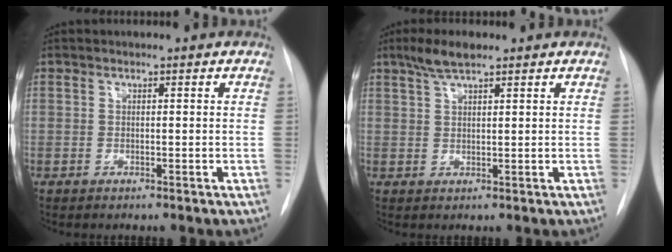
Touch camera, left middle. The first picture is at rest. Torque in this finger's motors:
{"motor_torque": [0.50, -0.47, 0.03, 0.03]}